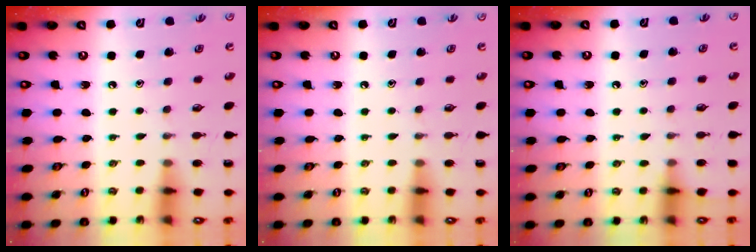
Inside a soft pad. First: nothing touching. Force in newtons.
{"total": 0.0}
{"total": 4.7, "press": 4.6, "slide": 0.7}